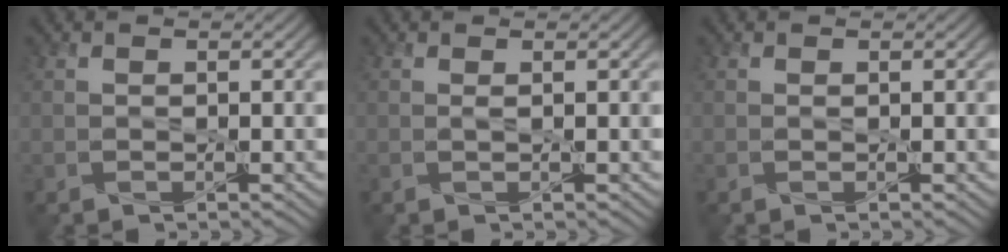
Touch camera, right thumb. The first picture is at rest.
{"total": 0.5, "force": [-0.1, -0.2, 0.4], "torque": [-0.011, 0.002, -0.003]}
{"total": 0.0}